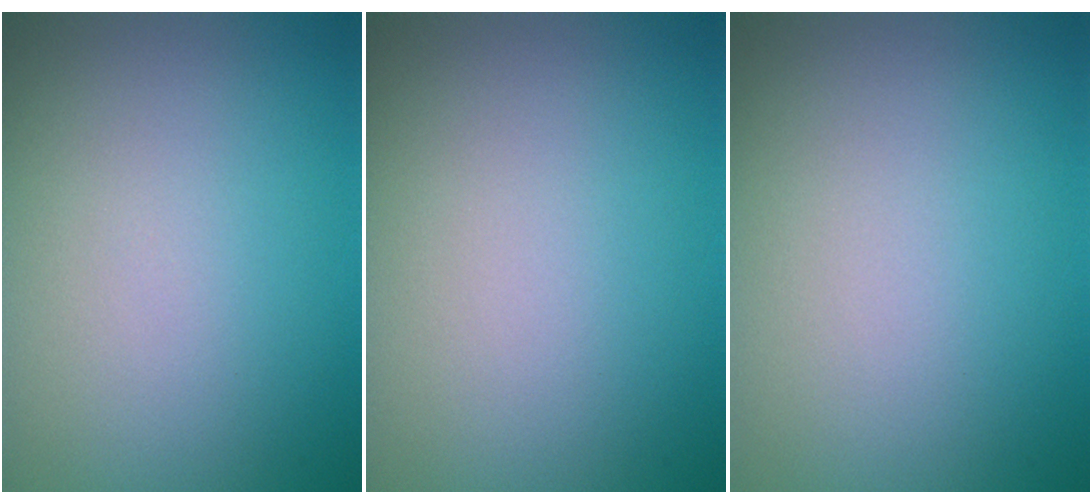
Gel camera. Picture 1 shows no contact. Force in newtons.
{"total": 0.0}
{"total": 0.0}